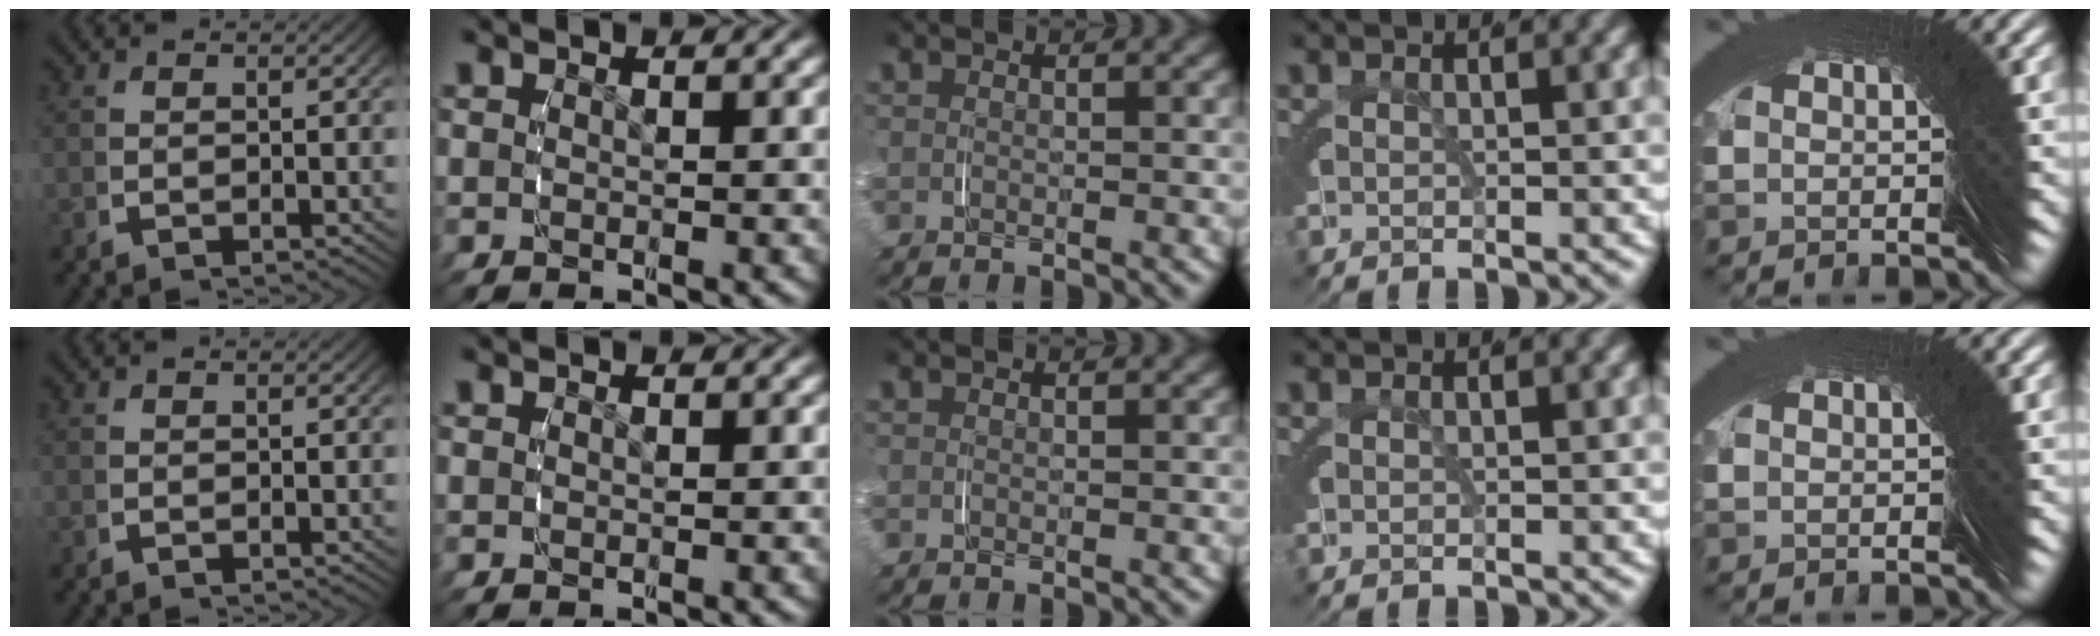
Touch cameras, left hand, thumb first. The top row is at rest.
{}